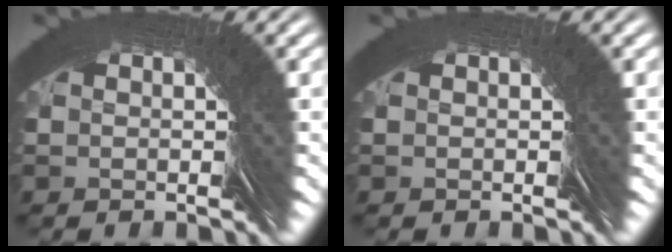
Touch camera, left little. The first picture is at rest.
{"total": 0.0}